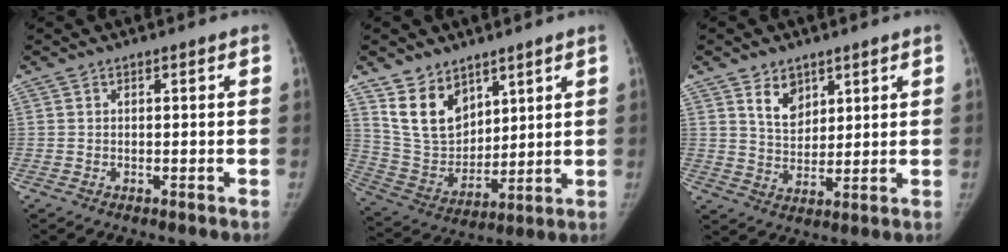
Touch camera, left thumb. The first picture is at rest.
{"total": 12.6, "force": [7.9, 8.1, 5.7], "torque": [-0.072, -0.048, 0.168]}
{"total": 6.4, "force": [3.7, 4.2, 3.2], "torque": [-0.029, -0.029, 0.072]}